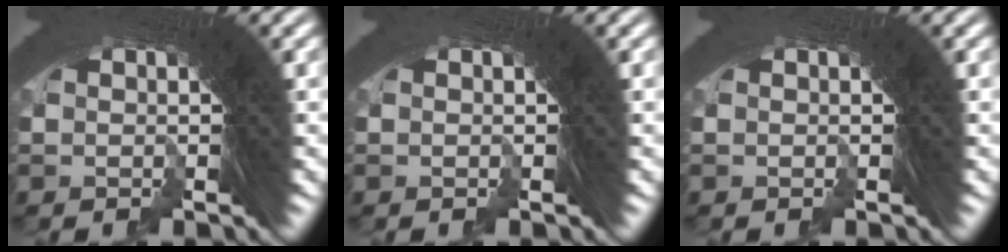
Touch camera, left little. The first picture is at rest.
{"total": 0.0}
{"total": 0.0}